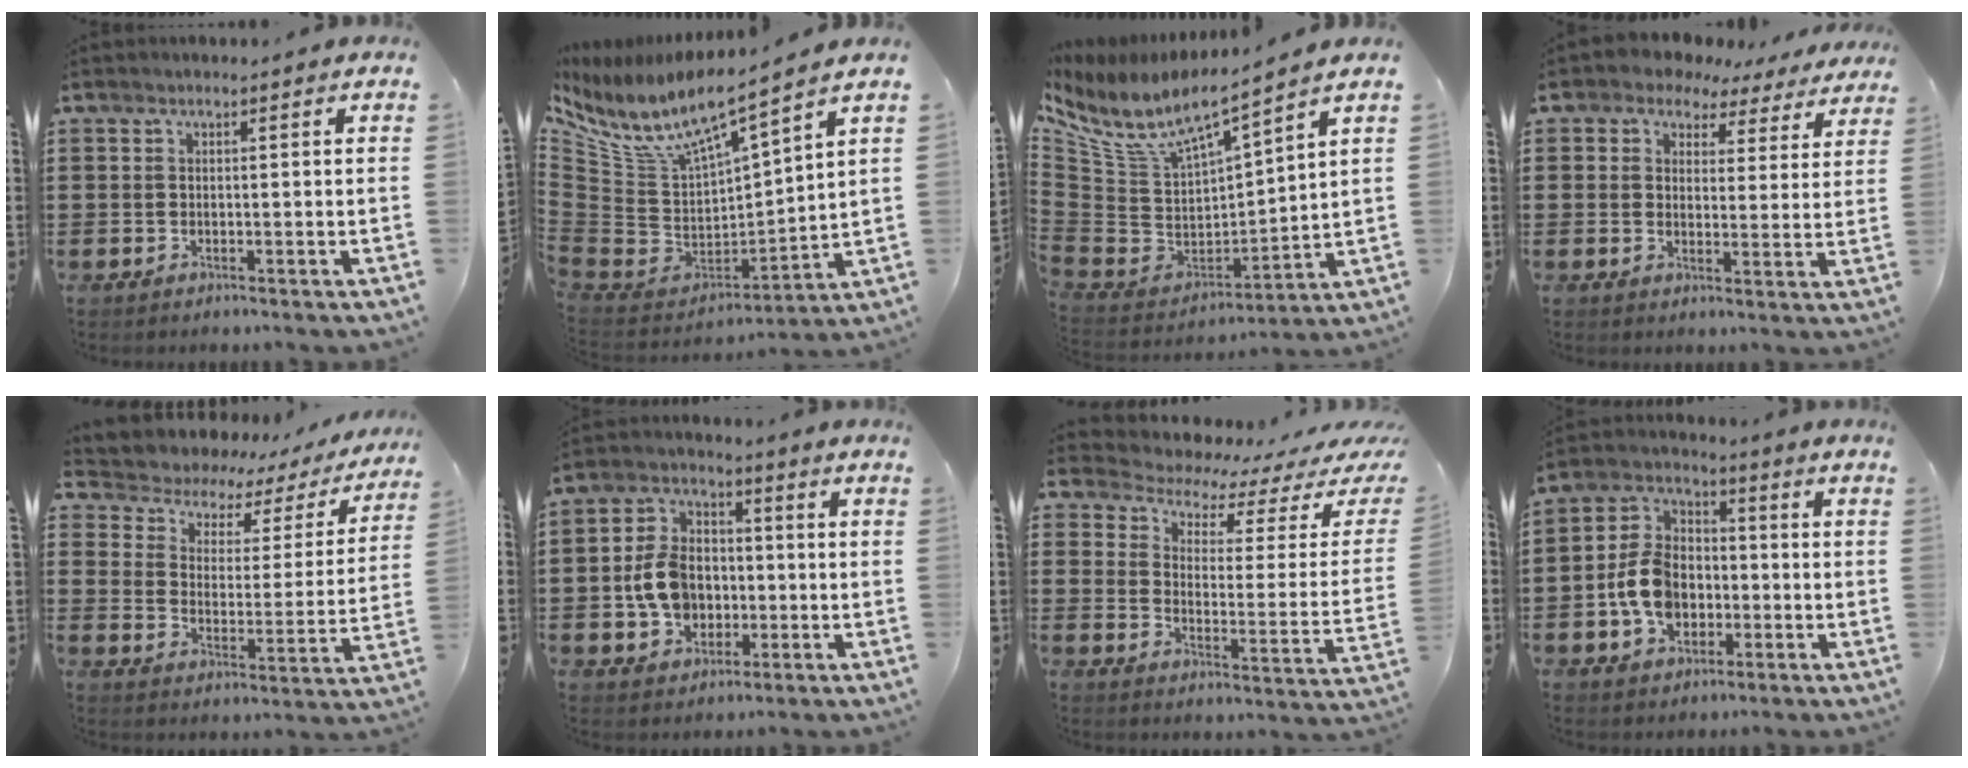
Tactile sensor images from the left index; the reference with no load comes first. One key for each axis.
{"total": 8.5, "fx": 6.4, "fy": 1.9, "fz": 5.4, "tx": -0.136, "ty": -0.054, "tz": 0.106}
{"total": 7.1, "fx": 5.6, "fy": 1.5, "fz": 4.2, "tx": -0.106, "ty": -0.050, "tz": 0.095}
{"total": 4.0, "fx": 3.3, "fy": 2.2, "fz": 0.7, "tx": -0.028, "ty": -0.015, "tz": 0.053}
{"total": 3.2, "fx": 2.0, "fy": 2.2, "fz": 1.2, "tx": -0.044, "ty": -0.021, "tz": 0.023}
{"total": 8.3, "fx": -1.1, "fy": 6.6, "fz": 4.9, "tx": -0.120, "ty": 0.015, "tz": -0.020}
{"total": 3.1, "fx": 2.7, "fy": 1.0, "fz": 1.1, "tx": -0.046, "ty": -0.028, "tz": 0.038}
{"total": 8.8, "fx": -2.1, "fy": 6.5, "fz": 5.5, "tx": -0.142, "ty": 0.011, "tz": -0.044}